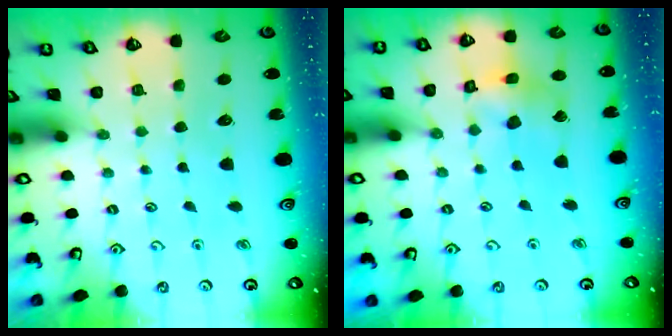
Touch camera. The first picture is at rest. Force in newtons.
{"total": 8.3, "press": 8.2, "slide": 0.8}